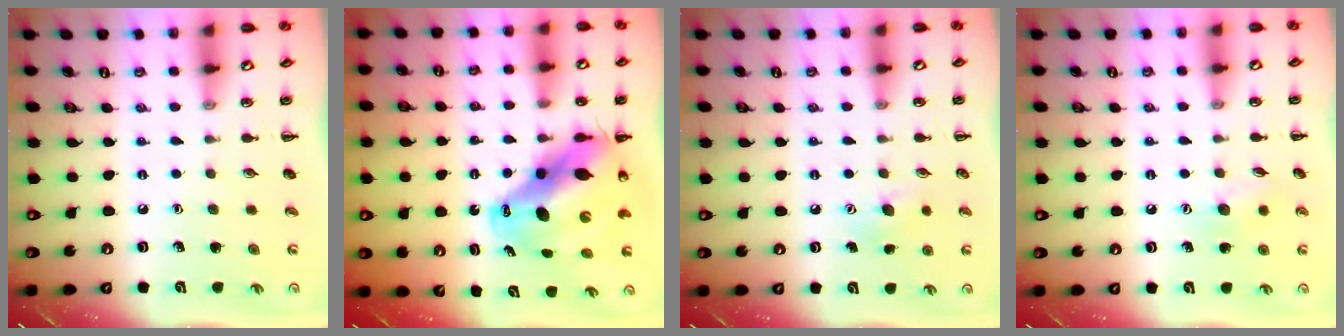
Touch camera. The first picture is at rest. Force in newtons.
{"total": 15.8, "press": 15.2, "slide": 4.5}
{"total": 6.5, "press": 6.4, "slide": 1.6}
{"total": 7.2, "press": 7.1, "slide": 1.0}